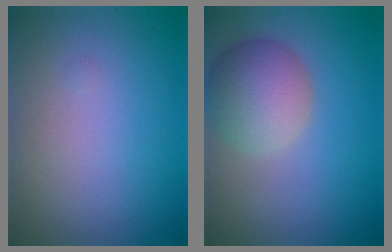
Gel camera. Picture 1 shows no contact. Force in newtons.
{"total": 5.5, "press": 5.5, "slide": 0.5}